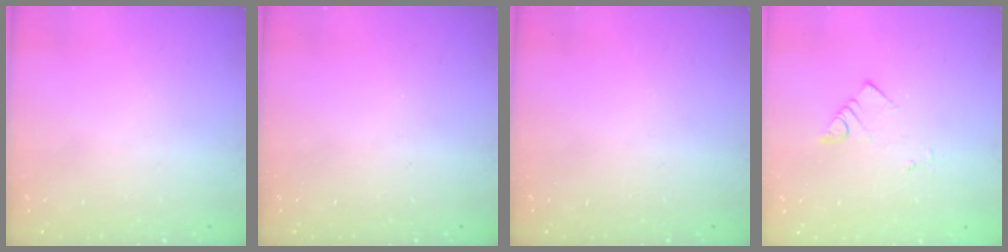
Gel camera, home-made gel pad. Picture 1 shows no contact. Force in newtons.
{"total": 0.0}
{"total": 0.0}
{"total": 3.4, "press": 3.4, "slide": 0.1}